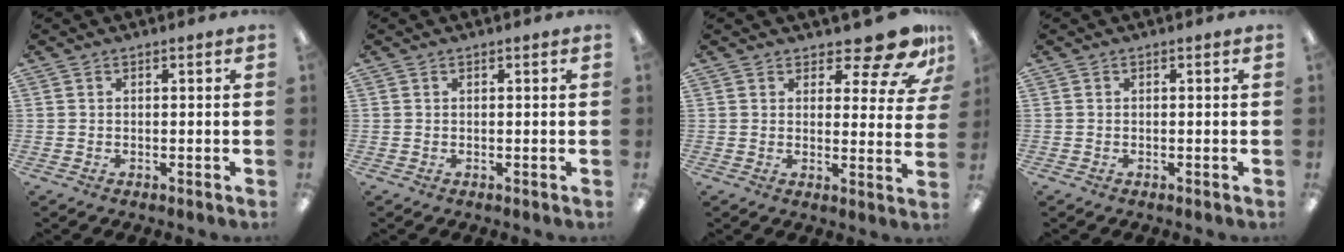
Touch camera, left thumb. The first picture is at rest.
{"total": 0.0}
{"total": 11.9, "force": [8.8, 4.1, 6.8], "torque": [-0.080, -0.062, 0.151]}
{"total": 0.0}